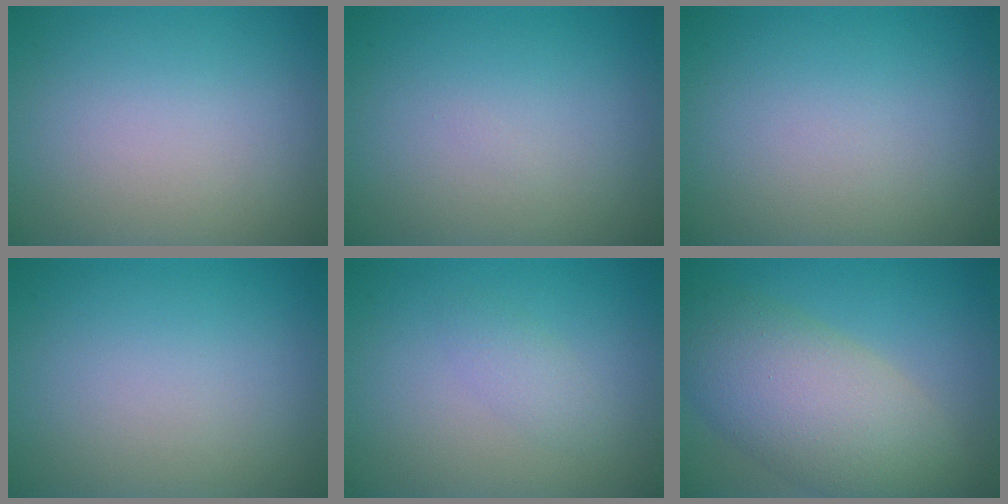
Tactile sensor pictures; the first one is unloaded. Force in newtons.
{"total": 0.0}
{"total": 0.0}
{"total": 0.0}
{"total": 1.4, "press": 1.4, "slide": 0.1}
{"total": 8.6, "press": 8.6, "slide": 0.5}